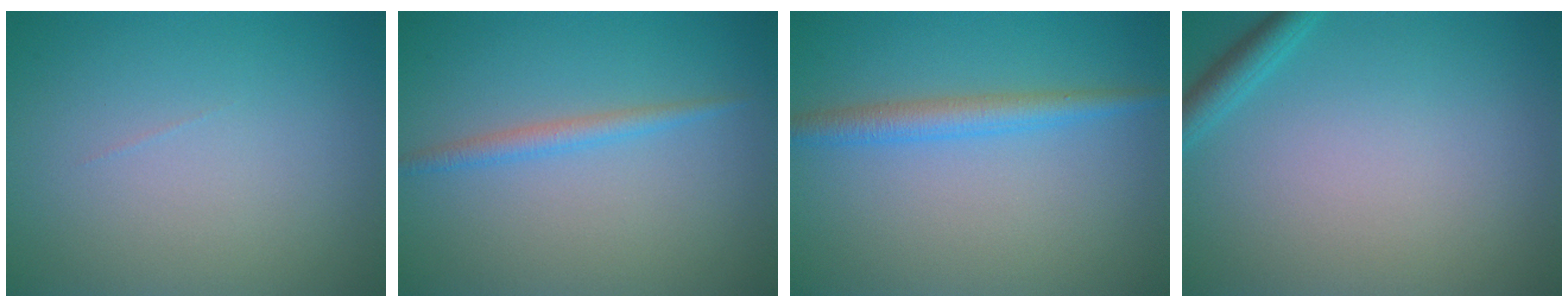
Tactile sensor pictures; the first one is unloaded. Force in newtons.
{"total": 1.6, "press": 1.6, "slide": 0.0}
{"total": 2.7, "press": 2.7, "slide": 0.0}
{"total": 1.7, "press": 1.7, "slide": 0.1}